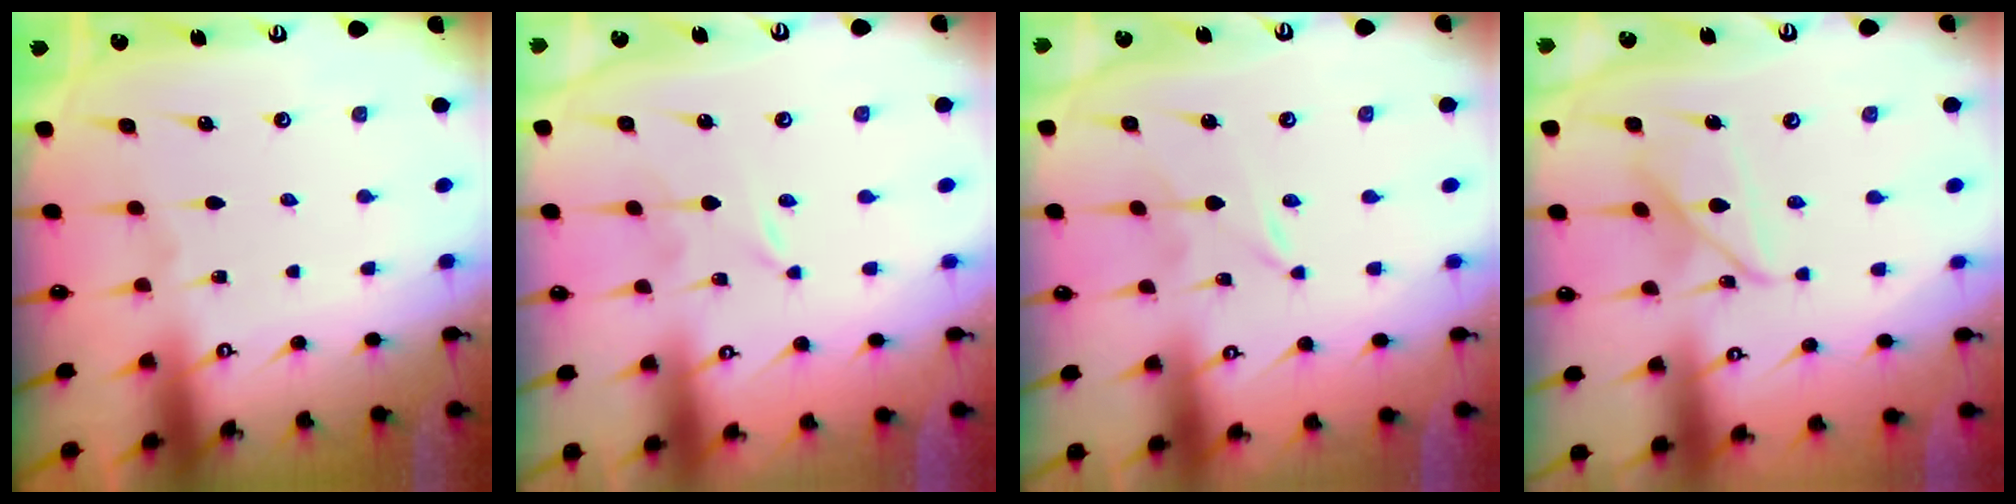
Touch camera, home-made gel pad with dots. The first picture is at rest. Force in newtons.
{"total": 0.0}
{"total": 0.0}
{"total": 9.5, "press": 9.5, "slide": 0.8}